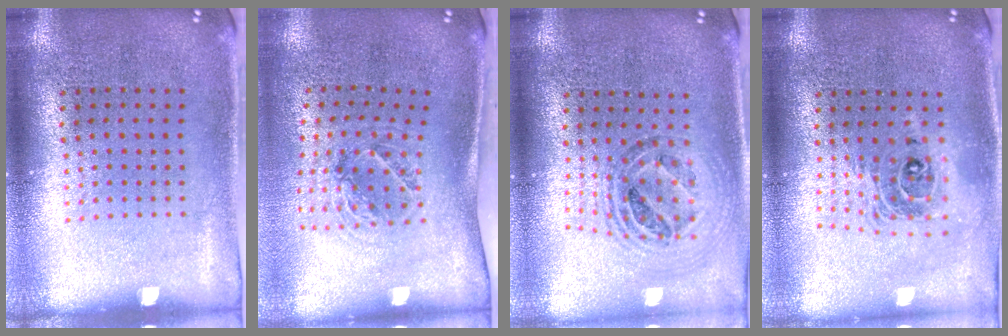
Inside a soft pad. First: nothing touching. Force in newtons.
{"total": 1.3, "press": 1.2, "slide": 0.6}
{"total": 1.2, "press": 1.1, "slide": 0.4}
{"total": 2.0, "press": 1.5, "slide": 1.3}